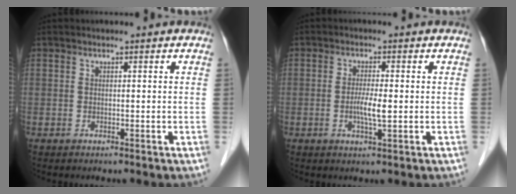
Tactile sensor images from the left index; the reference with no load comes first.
{"total": 3.3, "force": [-0.4, 0.3, 3.3], "torque": [-0.068, -0.005, -0.008]}